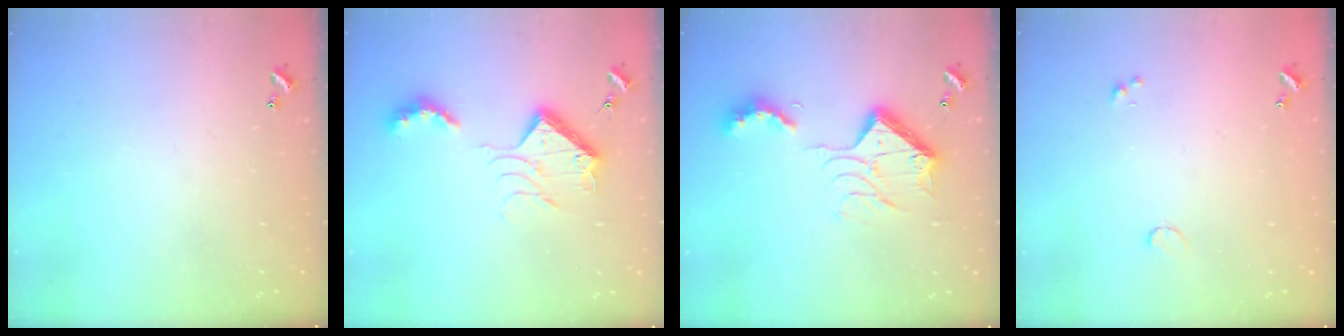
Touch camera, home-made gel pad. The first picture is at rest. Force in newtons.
{"total": 13.3, "press": 13.3, "slide": 0.4}
{"total": 15.7, "press": 15.7, "slide": 1.2}
{"total": 0.5, "press": 0.4, "slide": 0.3}